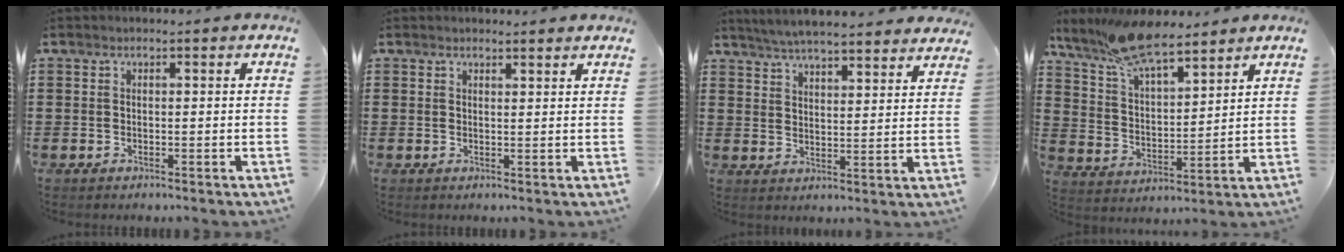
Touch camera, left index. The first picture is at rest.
{"total": 1.4, "force": [1.4, 0.0, 0.1], "torque": [-0.006, -0.001, 0.027]}
{"total": 5.3, "force": [5.2, -0.3, 0.9], "torque": [-0.037, -0.024, 0.094]}
{"total": 11.4, "force": [9.4, 2.9, 5.9], "torque": [-0.140, -0.021, 0.175]}